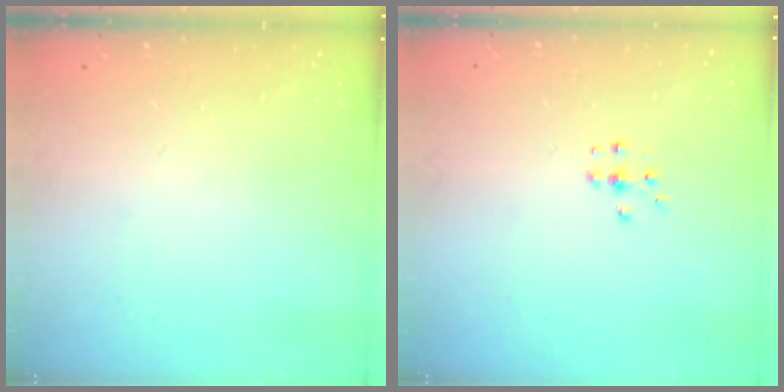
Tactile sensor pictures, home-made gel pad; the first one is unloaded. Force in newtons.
{"total": 4.1, "press": 4.1, "slide": 0.6}